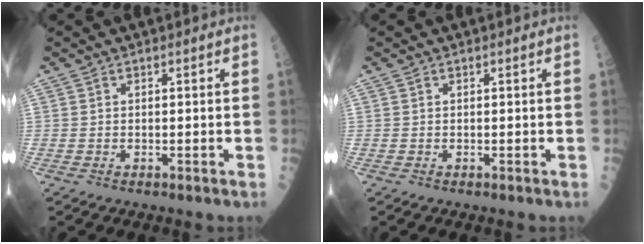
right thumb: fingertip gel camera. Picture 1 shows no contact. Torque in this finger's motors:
{"motor_torque": [-0.01, 0.01, -0.03, -0.01, 0.00]}